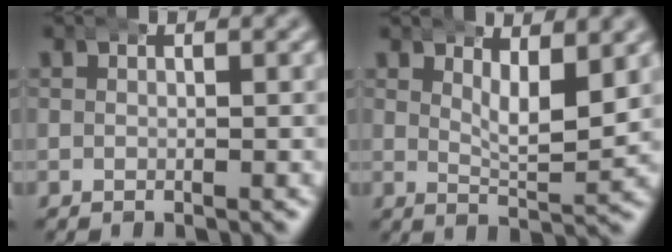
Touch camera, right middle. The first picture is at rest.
{"total": 3.9, "force": [2.1, 1.1, 3.1], "torque": [-0.050, -0.016, 0.039]}